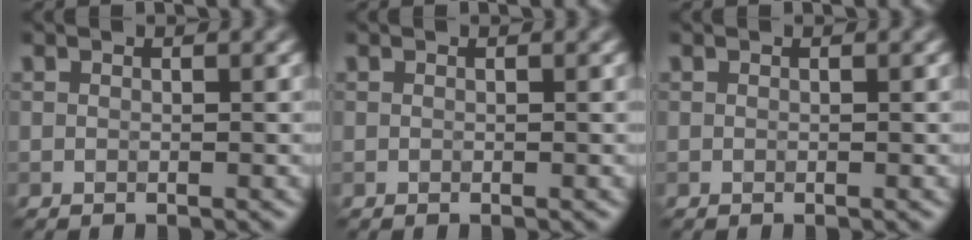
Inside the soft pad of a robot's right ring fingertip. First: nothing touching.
{"total": 0.0}
{"total": 0.0}